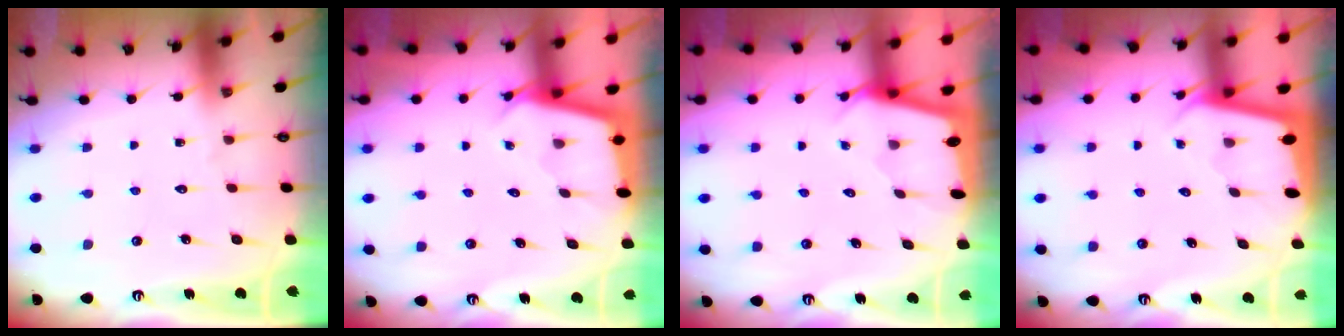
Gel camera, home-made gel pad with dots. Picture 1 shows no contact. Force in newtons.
{"total": 2.3, "press": 2.3, "slide": 0.2}
{"total": 1.6, "press": 1.5, "slide": 0.2}
{"total": 1.9, "press": 1.9, "slide": 0.1}